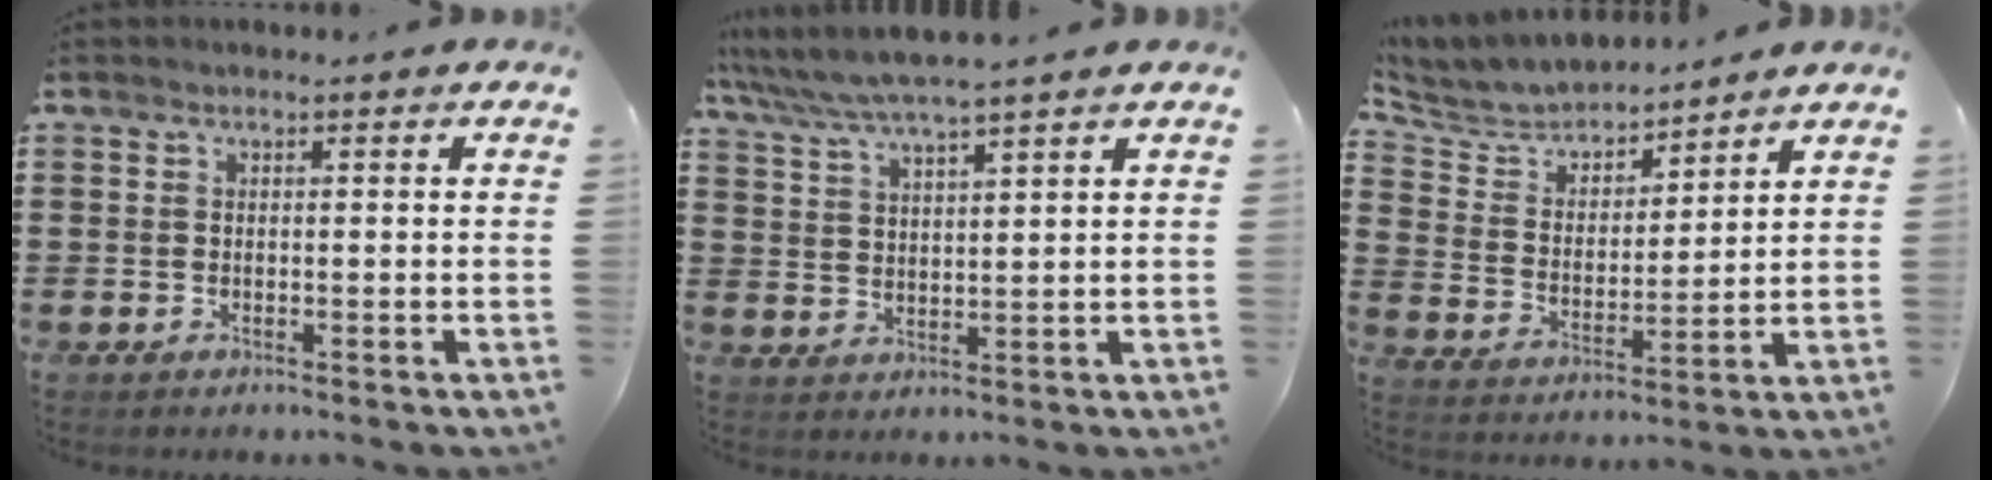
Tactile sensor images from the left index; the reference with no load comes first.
{"total": 5.0, "force": [4.5, -0.2, 2.1], "torque": [-0.055, -0.019, 0.078]}
{"total": 5.4, "force": [5.2, 1.5, 0.8], "torque": [-0.049, -0.031, 0.086]}